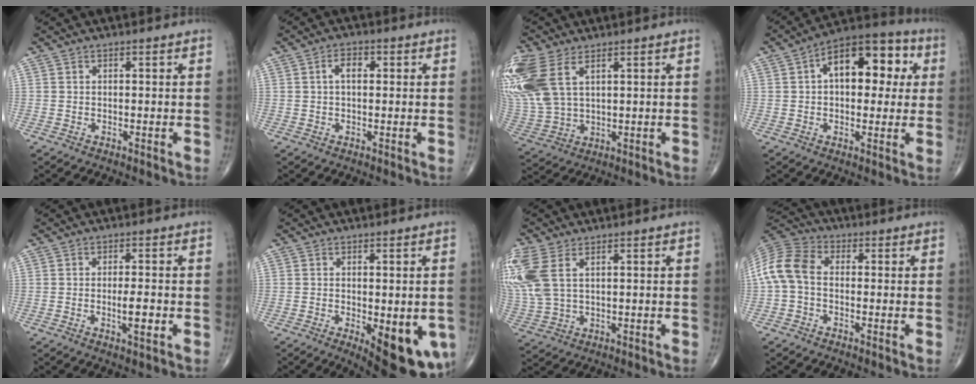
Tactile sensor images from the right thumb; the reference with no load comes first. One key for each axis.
{"total": 3.3, "fx": 0.7, "fy": 1.9, "fz": 2.7, "tx": -0.047, "ty": 0.010, "tz": 0.009}
{"total": 18.4, "fx": 7.5, "fy": 10.7, "fz": 13.0, "tx": -0.345, "ty": 0.003, "tz": 0.159}
{"total": 15.7, "fx": 3.5, "fy": 8.9, "fz": 12.5, "tx": -0.141, "ty": 0.028, "tz": 0.042}
{"total": 4.1, "fx": -1.0, "fy": 1.0, "fz": 3.9, "tx": -0.062, "ty": -0.004, "tz": -0.016}
{"total": 14.3, "fx": -4.6, "fy": 5.6, "fz": 12.3, "tx": -0.122, "ty": -0.013, "tz": -0.046}
{"total": 12.7, "fx": 4.2, "fy": 7.1, "fz": 9.6, "tx": -0.265, "ty": 0.002, "tz": 0.094}
{"total": 9.1, "fx": -0.6, "fy": 6.1, "fz": 6.7, "tx": -0.138, "ty": 0.025, "tz": -0.029}